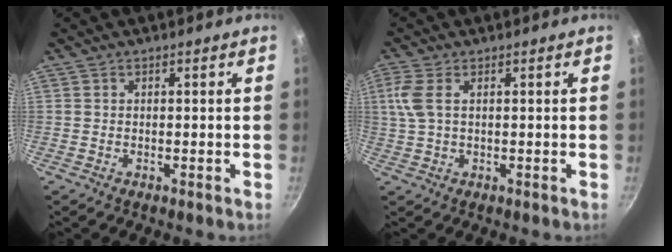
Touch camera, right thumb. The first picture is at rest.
{"total": 4.7, "force": [1.2, 2.2, 3.9], "torque": [-0.095, 0.007, 0.024]}